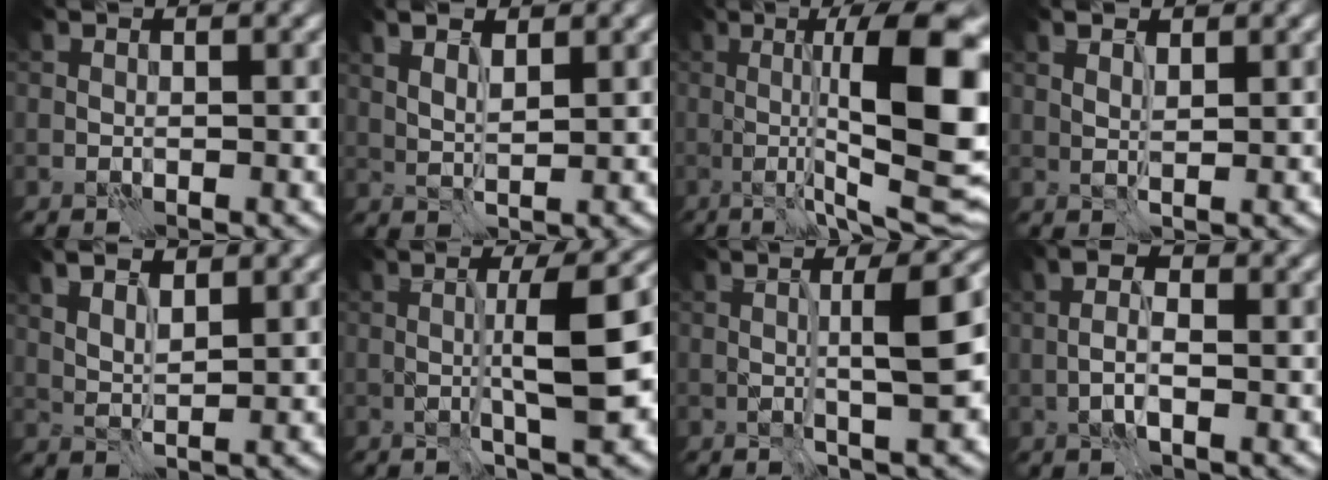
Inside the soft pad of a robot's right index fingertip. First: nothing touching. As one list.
[{"total": 2.7, "force": [1.5, 1.0, 2.0], "torque": [-0.032, 0.001, 0.022]}, {"total": 15.4, "force": [0.2, 4.5, 14.7], "torque": [-0.173, 0.017, 0.000]}, {"total": 1.2, "force": [0.8, 0.5, 0.8], "torque": [-0.010, -0.003, 0.015]}, {"total": 3.2, "force": [1.8, 1.2, 2.3], "torque": [-0.042, 0.004, 0.029]}, {"total": 7.2, "force": [-0.3, 1.5, 7.0], "torque": [-0.094, 0.011, -0.006]}, {"total": 5.4, "force": [-0.1, 1.0, 5.3], "torque": [-0.065, 0.012, -0.002]}, {"total": 3.0, "force": [-0.6, 1.3, 2.7], "torque": [-0.061, 0.004, -0.016]}]